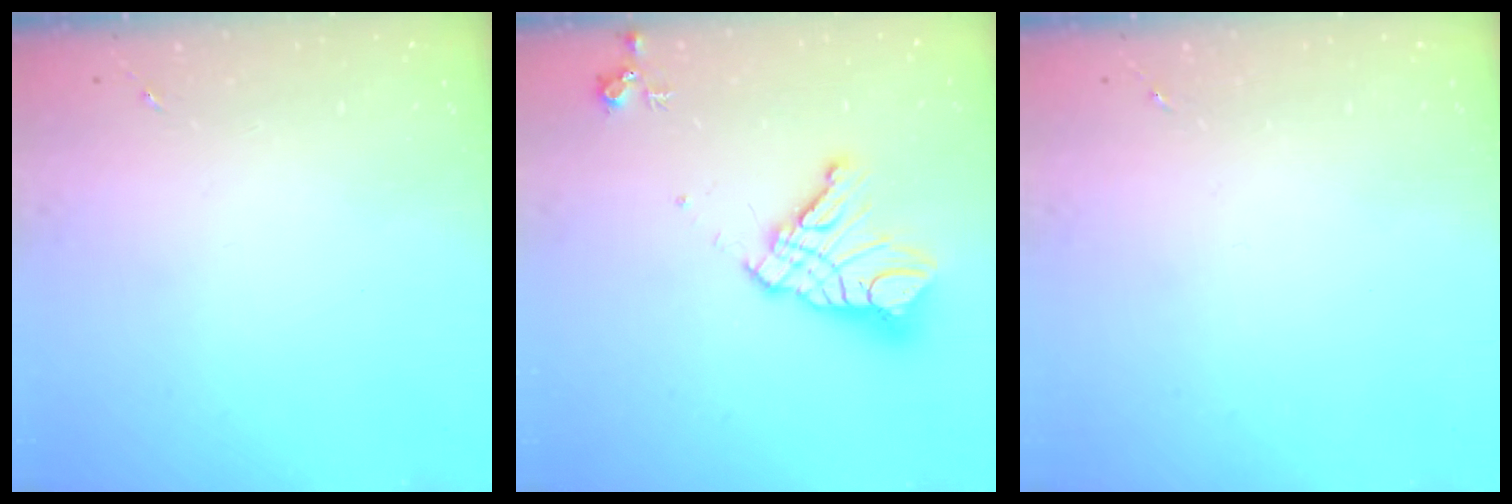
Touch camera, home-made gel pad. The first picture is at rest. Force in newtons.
{"total": 15.8, "press": 15.7, "slide": 1.7}
{"total": 0.0}